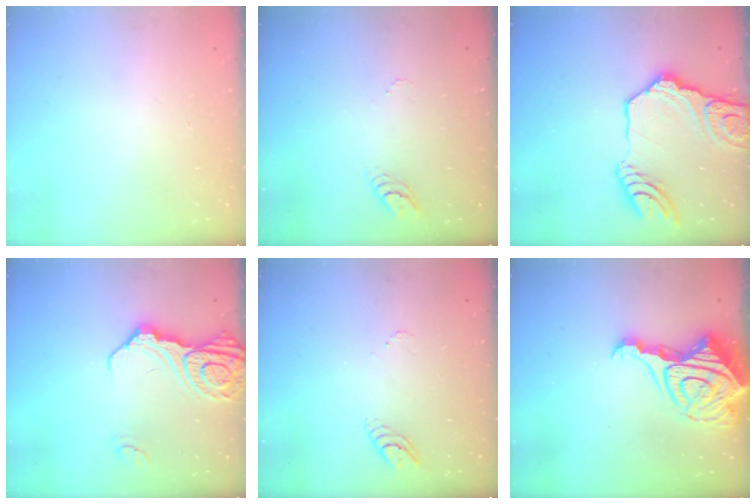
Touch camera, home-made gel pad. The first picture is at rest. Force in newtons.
{"total": 3.5, "press": 3.5, "slide": 0.3}
{"total": 20.6, "press": 20.4, "slide": 2.7}
{"total": 16.1, "press": 16.0, "slide": 1.9}
{"total": 3.4, "press": 3.4, "slide": 0.4}
{"total": 19.2, "press": 19.0, "slide": 2.1}